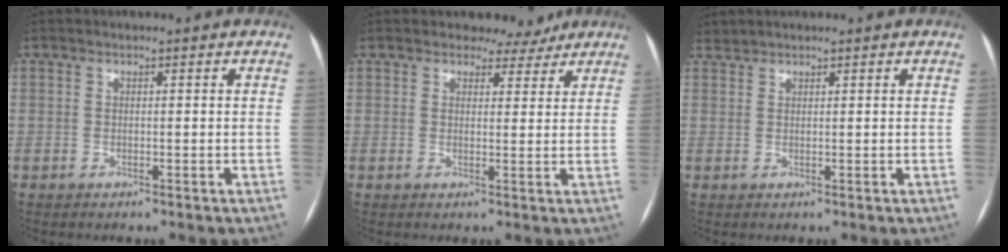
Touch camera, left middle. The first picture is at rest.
{"total": 3.8, "force": [3.3, 1.9, 0.4], "torque": [-0.001, 0.000, 0.035]}
{"total": 1.0, "force": [1.0, 0.2, -0.2], "torque": [-0.001, 0.007, 0.021]}